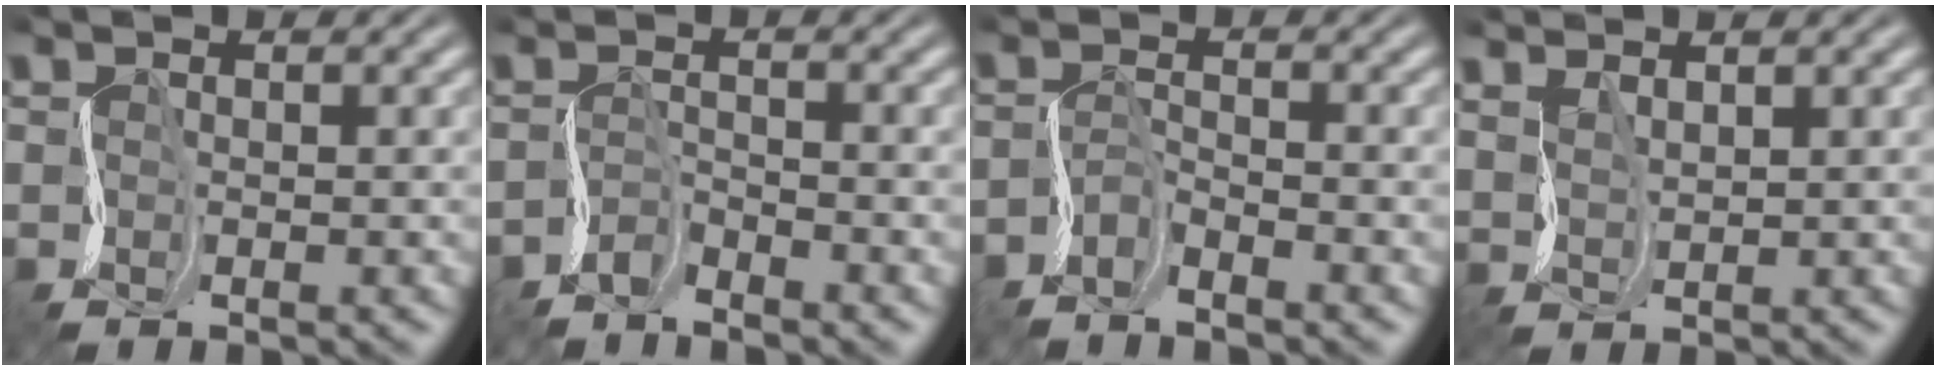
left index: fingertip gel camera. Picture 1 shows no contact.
{"total": 1.6, "force": [-1.5, -0.1, -0.3], "torque": [-0.003, 0.006, -0.038]}
{"total": 1.9, "force": [-1.8, 0.3, 0.6], "torque": [-0.020, 0.002, -0.044]}
{"total": 2.3, "force": [2.2, -0.2, -0.7], "torque": [0.004, 0.005, 0.048]}